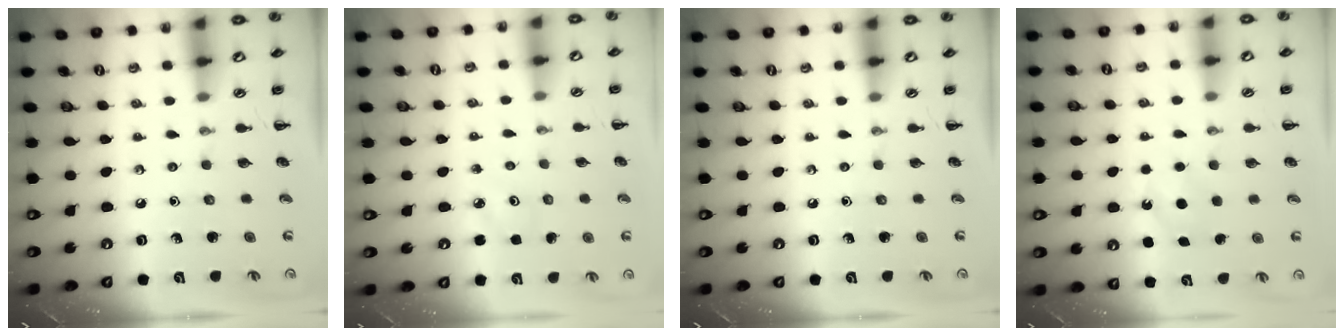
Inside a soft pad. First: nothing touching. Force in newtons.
{"total": 2.1, "press": 2.0, "slide": 0.6}
{"total": 0.0}
{"total": 4.5, "press": 4.2, "slide": 1.4}